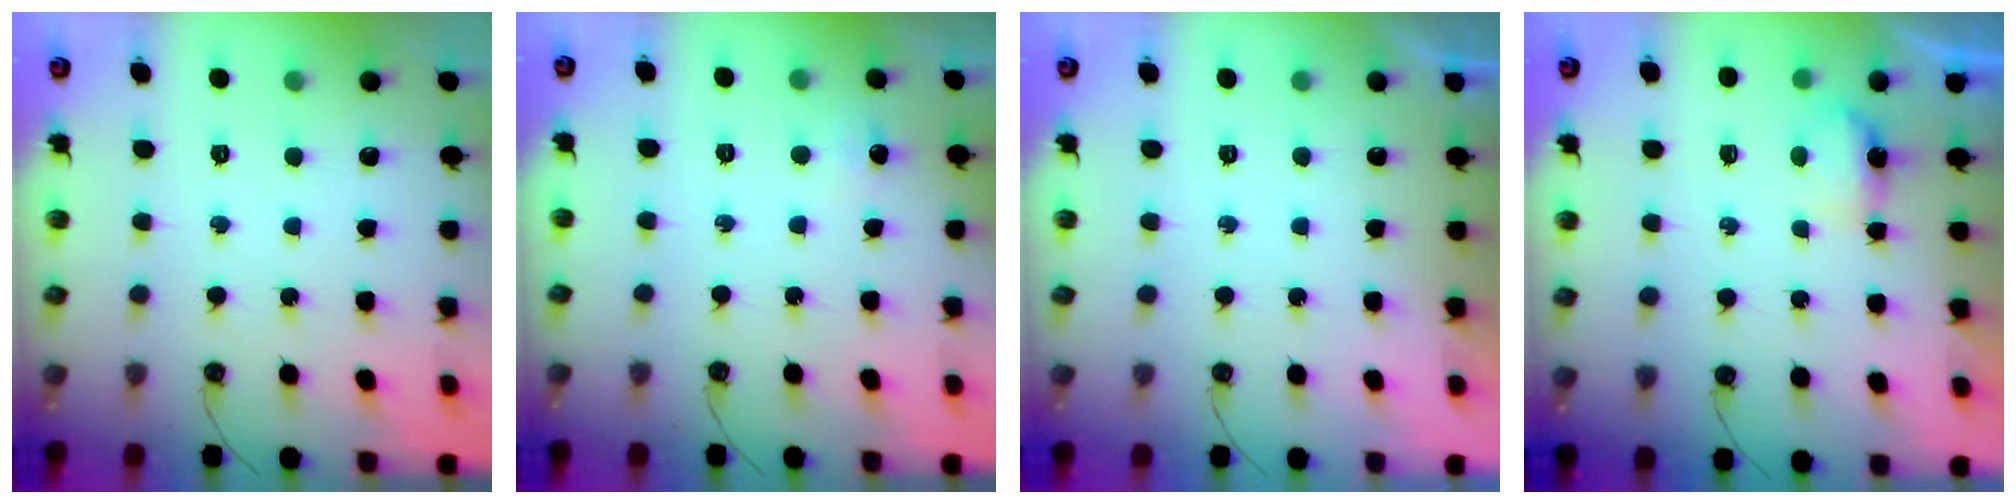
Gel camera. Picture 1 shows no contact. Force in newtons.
{"total": 8.8, "press": 2.4, "slide": 8.5}
{"total": 0.0}
{"total": 3.4, "press": 3.3, "slide": 0.6}